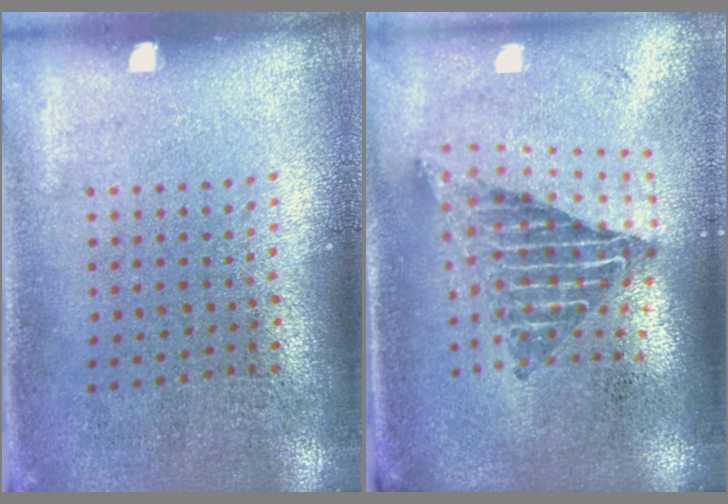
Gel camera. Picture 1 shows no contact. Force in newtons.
{"total": 2.3, "press": 1.6, "slide": 1.7}